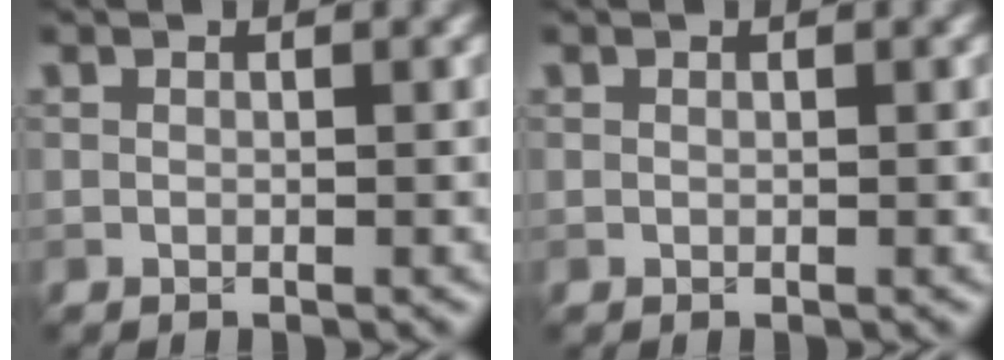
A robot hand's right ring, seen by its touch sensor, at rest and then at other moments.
{"total": 0.0}